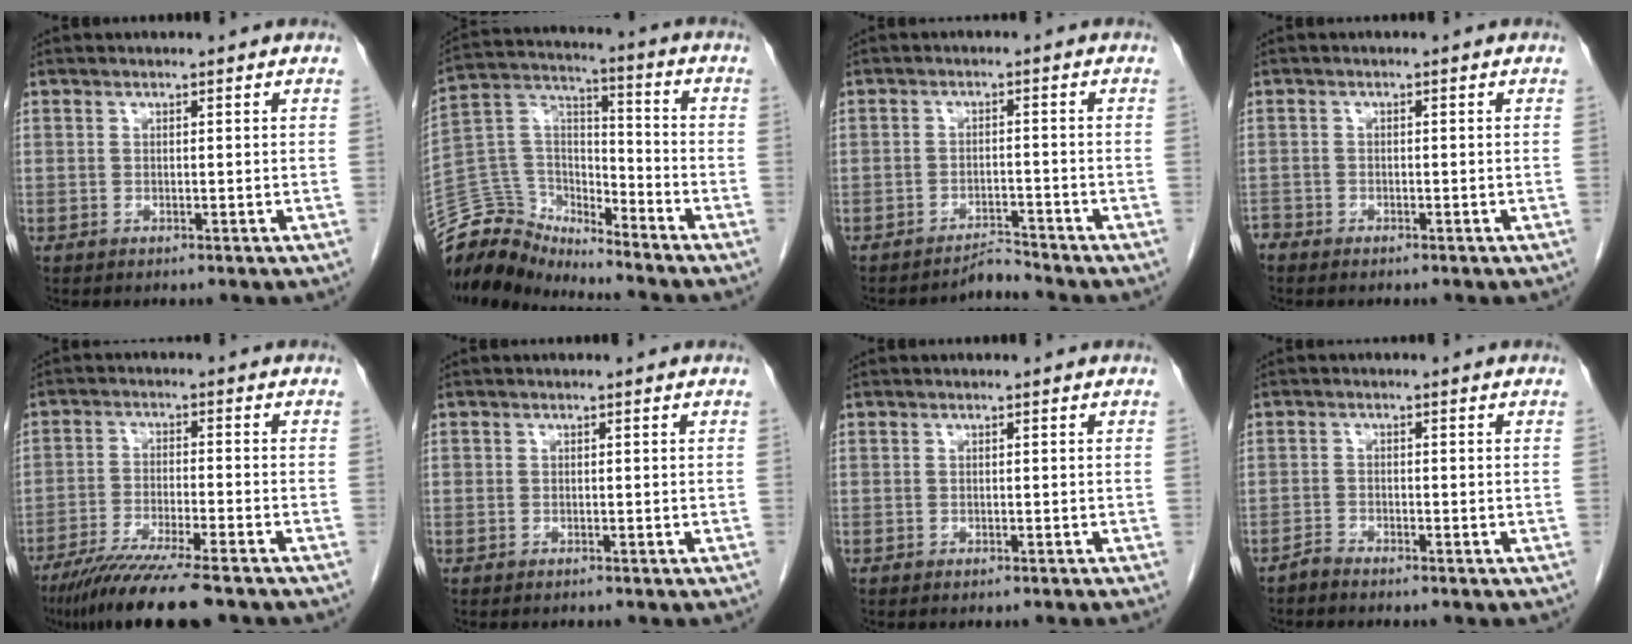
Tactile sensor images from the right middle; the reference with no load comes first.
{"total": 11.5, "force": [-11.3, 2.3, 0.0], "torque": [-0.003, 0.062, -0.221]}
{"total": 2.6, "force": [-2.4, -0.5, -0.6], "torque": [0.016, -0.008, -0.038]}
{"total": 1.6, "force": [-1.5, 0.6, 0.0], "torque": [-0.004, -0.002, -0.027]}
{"total": 12.2, "force": [-9.6, 0.5, 7.5], "torque": [-0.120, -0.032, -0.154]}
{"total": 0.6, "force": [-0.5, 0.3, 0.0], "torque": [-0.008, 0.000, -0.011]}
{"total": 0.7, "force": [-0.6, -0.2, 0.3], "torque": [-0.002, 0.001, -0.009]}
{"total": 1.4, "force": [-1.4, 0.0, 0.0], "torque": [-0.002, -0.003, -0.027]}